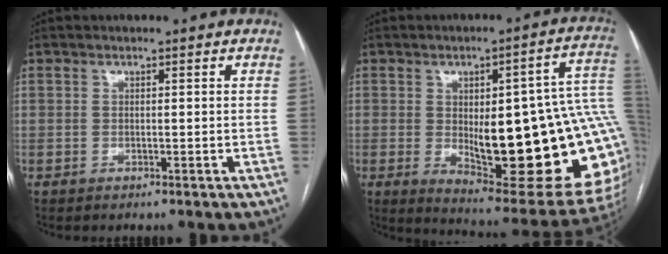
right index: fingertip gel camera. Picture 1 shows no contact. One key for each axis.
{"total": 27.4, "fx": -0.5, "fy": 6.8, "fz": 26.6, "tx": -0.269, "ty": 0.011, "tz": 0.011}